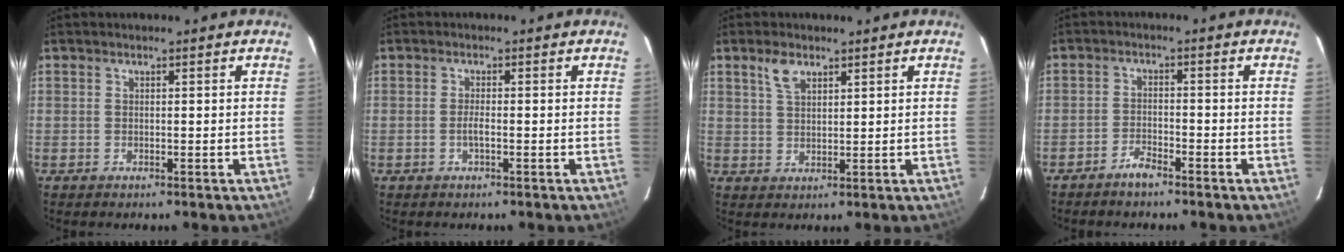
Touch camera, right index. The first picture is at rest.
{"total": 1.5, "force": [-0.6, 0.2, 1.4], "torque": [-0.027, -0.002, -0.012]}
{"total": 3.8, "force": [2.4, 2.0, 2.3], "torque": [-0.043, 0.007, 0.048]}
{"total": 3.0, "force": [-2.6, 0.6, 1.2], "torque": [-0.039, 0.004, -0.051]}